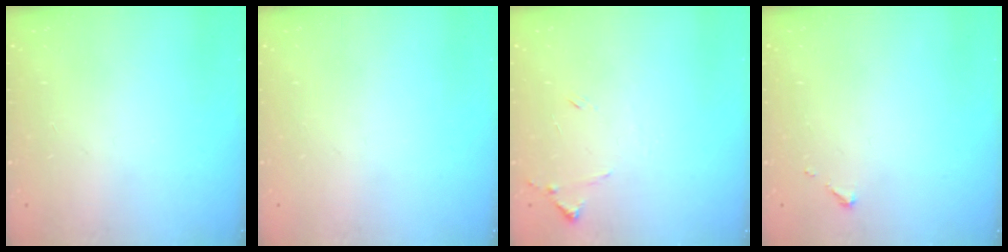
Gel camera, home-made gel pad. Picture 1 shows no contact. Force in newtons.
{"total": 0.0}
{"total": 8.0, "press": 8.0, "slide": 0.7}
{"total": 2.6, "press": 2.6, "slide": 0.3}